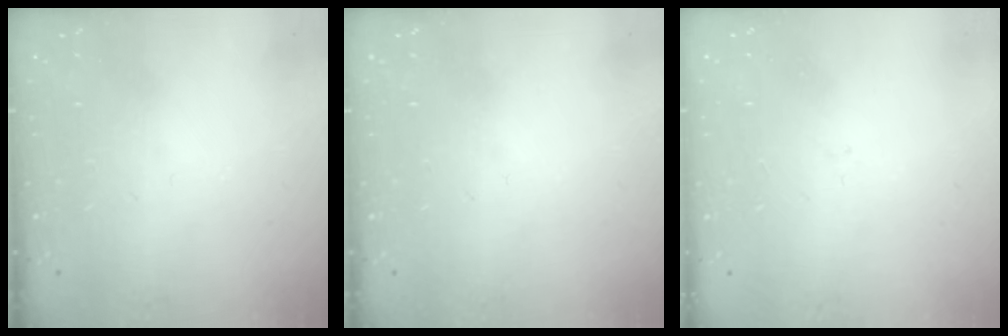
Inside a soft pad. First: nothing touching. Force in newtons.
{"total": 0.0}
{"total": 0.0}